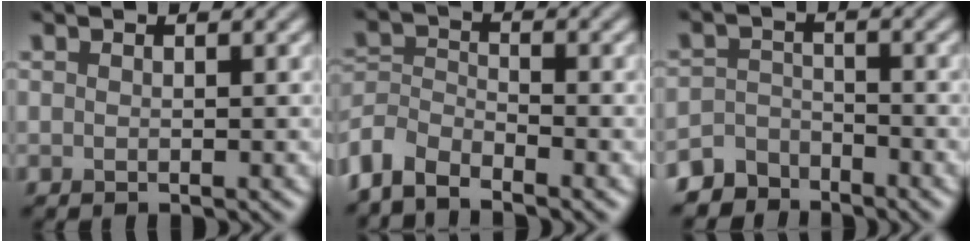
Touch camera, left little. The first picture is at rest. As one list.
[{"total": 3.9, "force": [-3.4, 1.4, 1.5], "torque": [-0.026, -0.004, -0.077]}, {"total": 4.0, "force": [-3.6, 1.7, 0.0], "torque": [0.012, -0.004, -0.070]}]